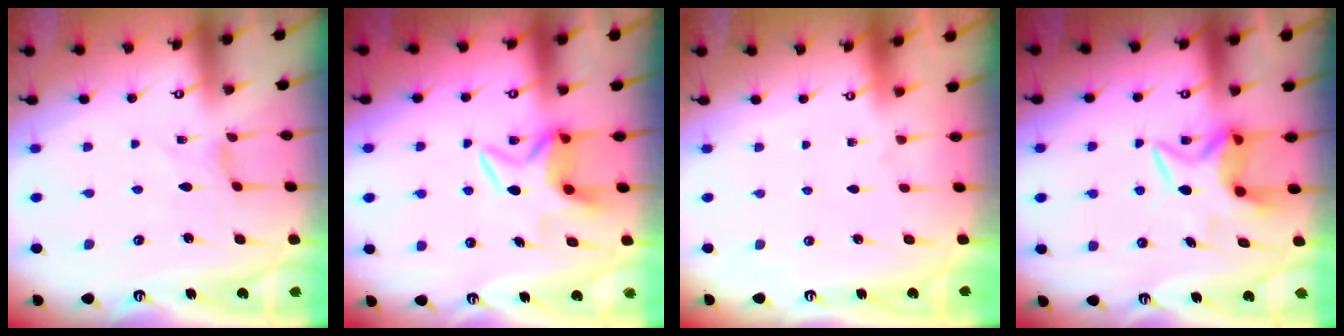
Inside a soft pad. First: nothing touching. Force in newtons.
{"total": 6.8, "press": 6.7, "slide": 0.8}
{"total": 0.0}
{"total": 7.5, "press": 7.4, "slide": 0.9}